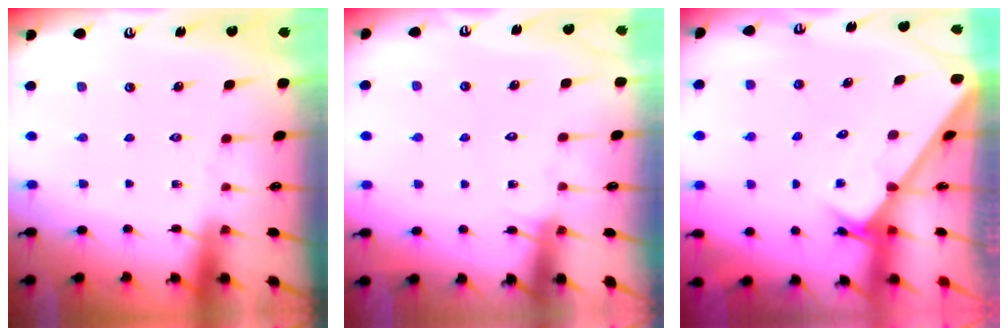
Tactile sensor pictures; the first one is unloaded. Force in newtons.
{"total": 5.4, "press": 5.4, "slide": 0.3}
{"total": 2.6, "press": 2.6, "slide": 0.2}